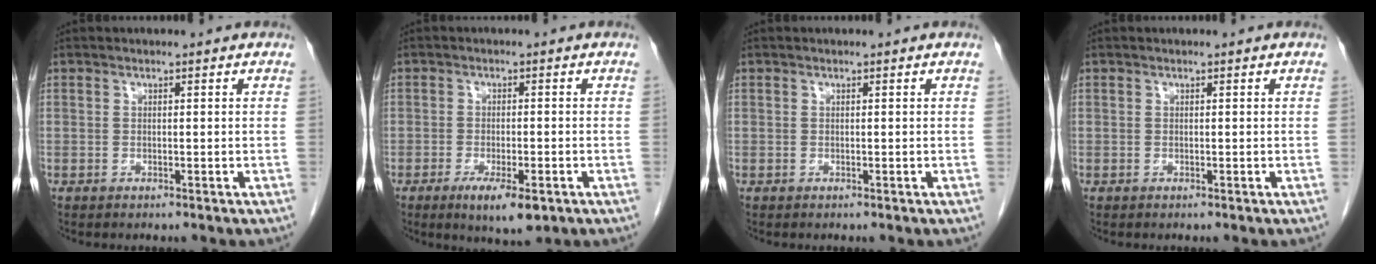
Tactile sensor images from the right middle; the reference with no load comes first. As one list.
[{"total": 5.7, "force": [-2.9, 1.7, 4.6], "torque": [-0.073, -0.009, -0.037]}, {"total": 0.0}, {"total": 0.0}]